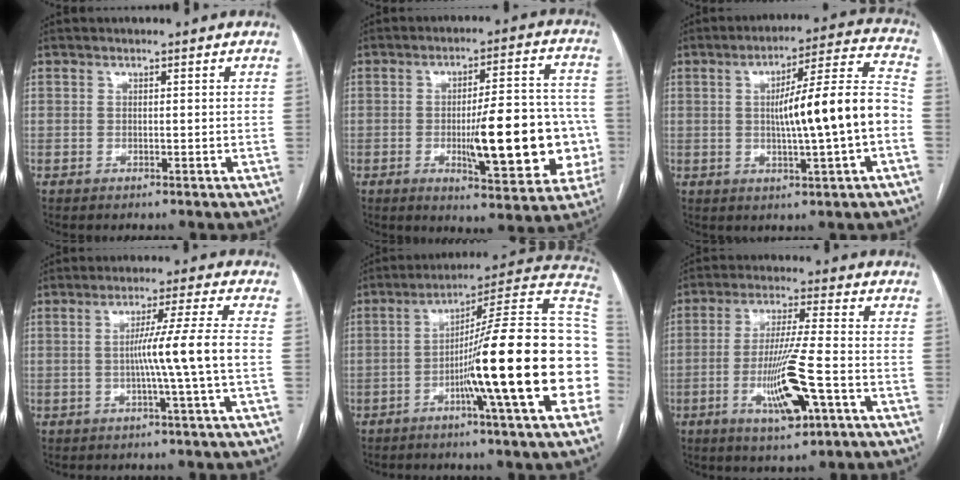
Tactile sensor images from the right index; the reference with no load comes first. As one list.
[{"total": 17.2, "force": [-3.4, 3.9, 16.4], "torque": [-0.201, 0.019, -0.036]}, {"total": 13.9, "force": [-1.5, 0.2, 13.8], "torque": [-0.210, 0.017, -0.024]}, {"total": 7.6, "force": [-1.1, -2.1, 7.2], "torque": [-0.120, 0.006, -0.015]}, {"total": 23.1, "force": [-4.5, -0.7, 22.7], "torque": [-0.243, 0.017, -0.081]}, {"total": 11.2, "force": [-4.1, 0.6, 10.4], "torque": [-0.198, -0.012, -0.070]}]